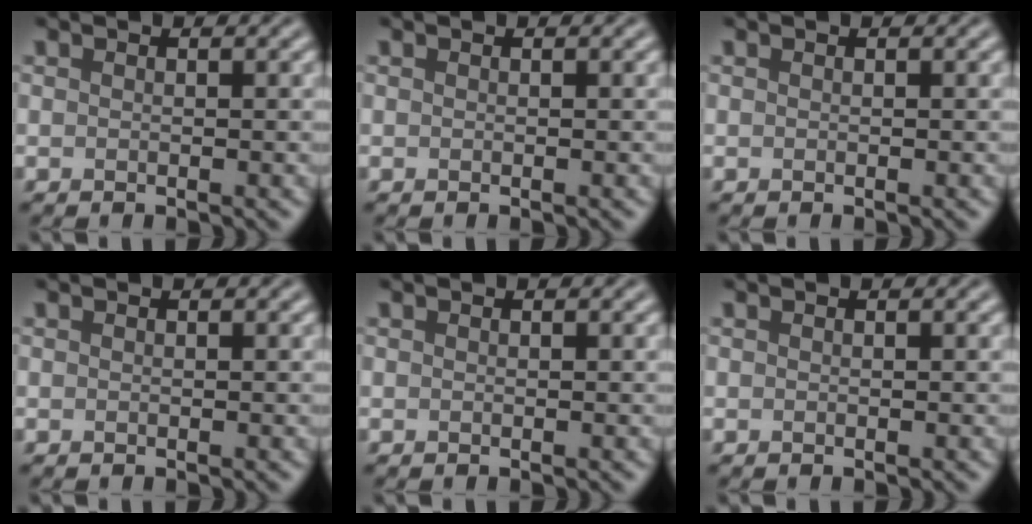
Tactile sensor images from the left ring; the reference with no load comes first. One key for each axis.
{"total": 0.0}
{"total": 0.0}
{"total": 0.0}
{"total": 0.0}
{"total": 0.0}